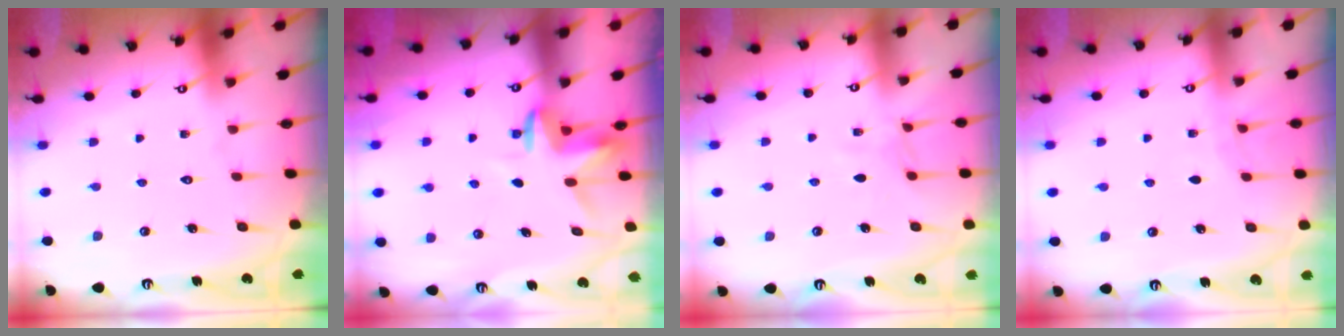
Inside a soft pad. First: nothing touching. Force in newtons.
{"total": 3.5, "press": 3.5, "slide": 0.2}
{"total": 4.7, "press": 4.7, "slide": 0.5}
{"total": 2.8, "press": 2.7, "slide": 0.4}